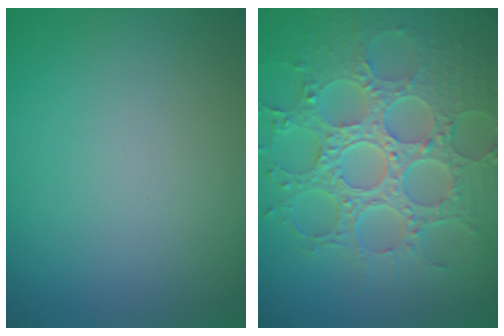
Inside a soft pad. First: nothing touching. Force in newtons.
{"total": 8.9, "press": 6.5, "slide": 6.1}